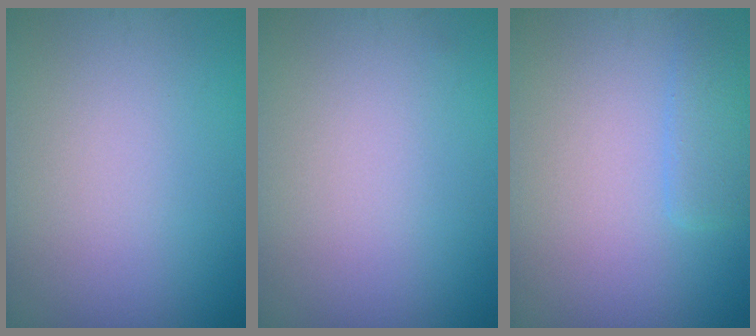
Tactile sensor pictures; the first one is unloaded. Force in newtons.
{"total": 0.0}
{"total": 1.8, "press": 1.8, "slide": 0.2}